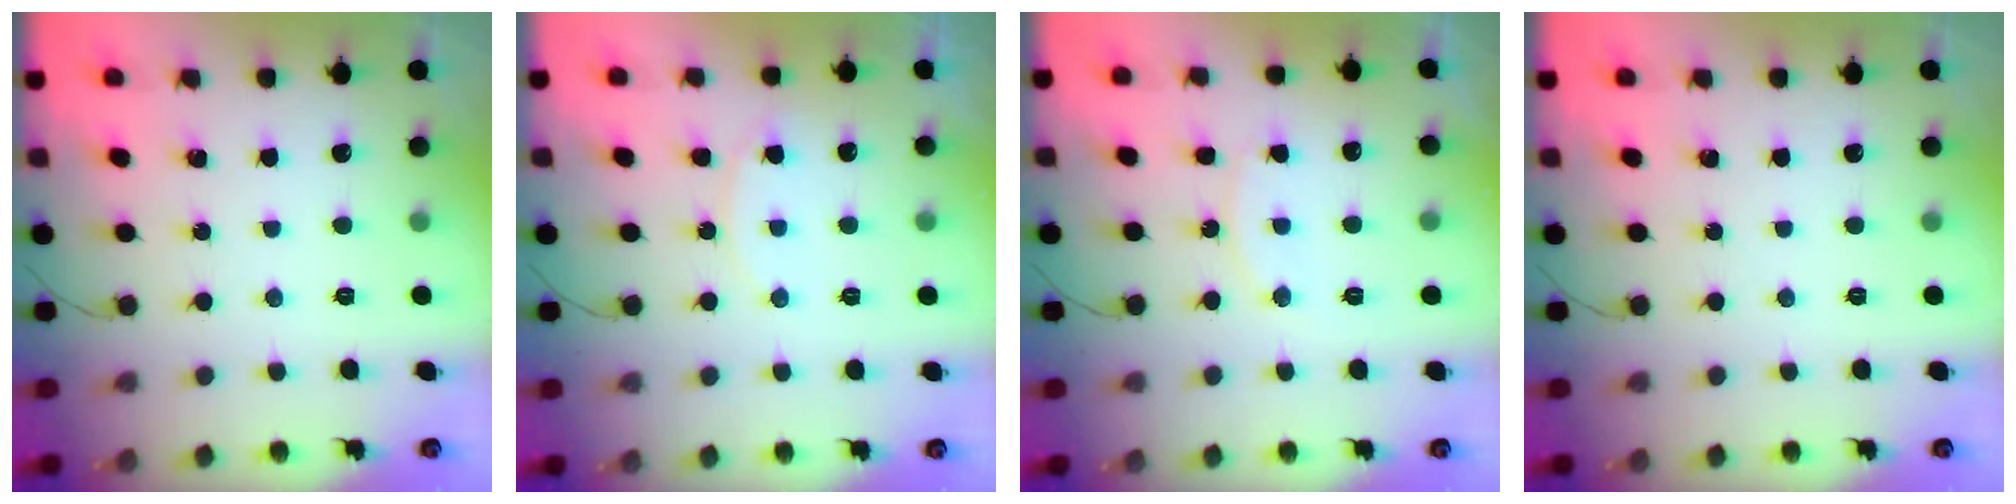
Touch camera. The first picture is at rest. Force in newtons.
{"total": 6.7, "press": 6.7, "slide": 0.6}
{"total": 8.4, "press": 8.4, "slide": 0.4}
{"total": 0.0}